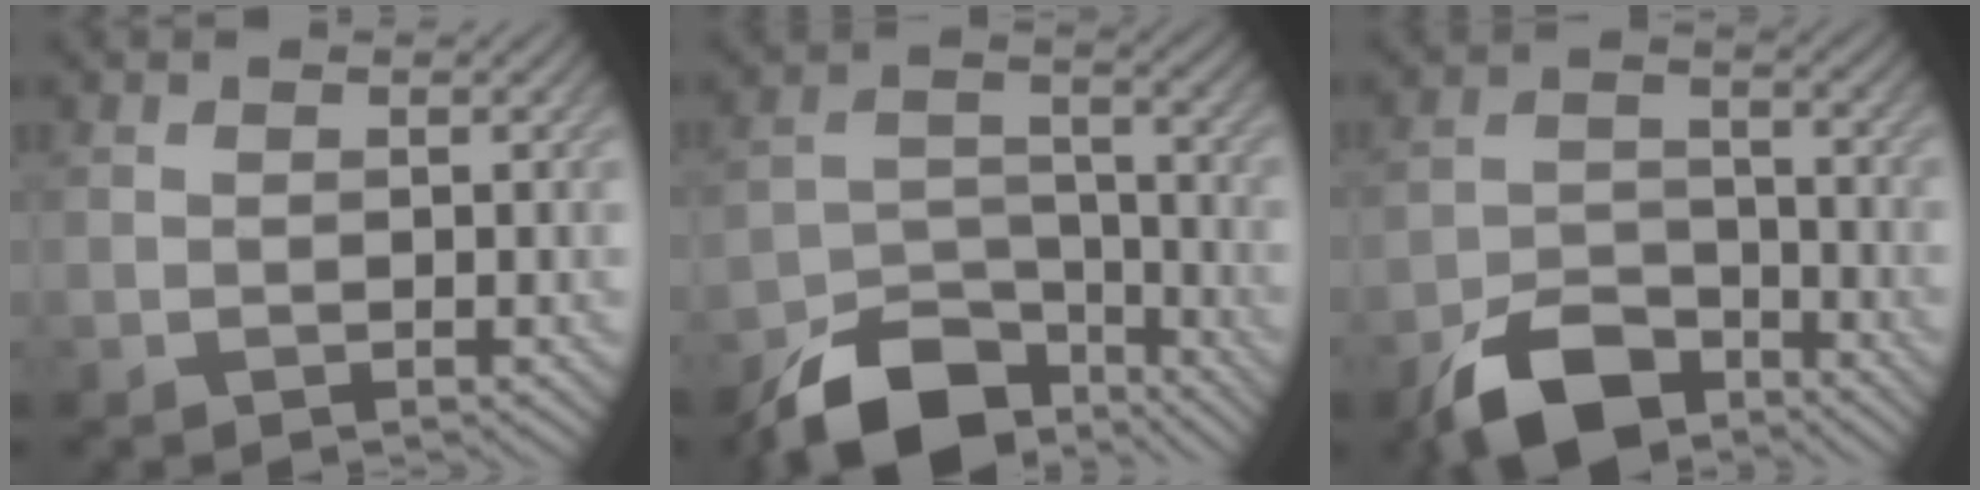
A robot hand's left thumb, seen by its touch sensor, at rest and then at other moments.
{"total": 12.9, "force": [-9.6, 6.0, 6.1], "torque": [-0.118, -0.021, -0.161]}
{"total": 8.9, "force": [-6.6, 4.3, 4.2], "torque": [-0.081, -0.011, -0.133]}